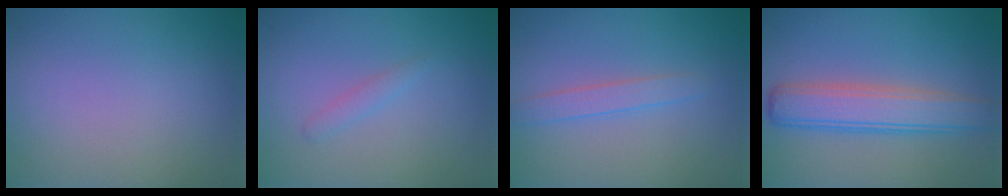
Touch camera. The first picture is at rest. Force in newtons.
{"total": 0.9, "press": 0.9, "slide": 0.0}
{"total": 1.6, "press": 1.6, "slide": 0.1}
{"total": 4.7, "press": 4.7, "slide": 0.3}